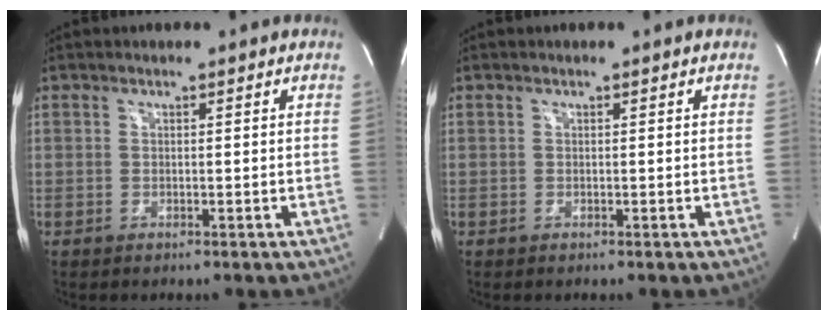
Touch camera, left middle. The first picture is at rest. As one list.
[{"total": 0.0}]